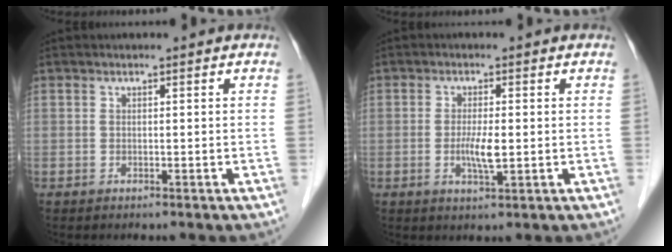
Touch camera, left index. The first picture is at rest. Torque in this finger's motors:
{"motor_torque": [0.84, 0.53, 0.14, 0.03]}